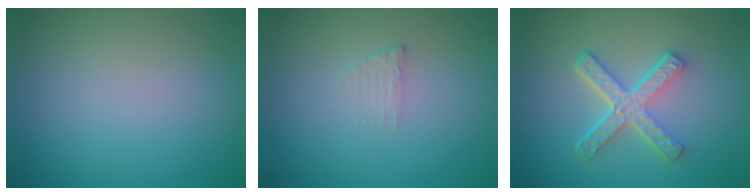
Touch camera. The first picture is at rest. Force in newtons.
{"total": 1.0, "press": 1.0, "slide": 0.2}
{"total": 5.1, "press": 3.6, "slide": 3.6}